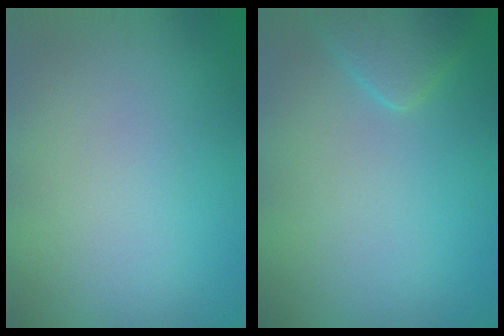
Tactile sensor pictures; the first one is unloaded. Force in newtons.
{"total": 2.5, "press": 2.4, "slide": 0.2}